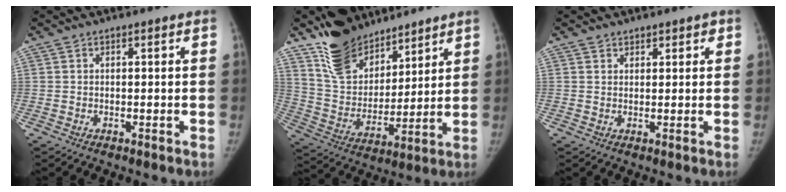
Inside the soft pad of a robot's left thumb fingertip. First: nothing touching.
{"total": 17.5, "force": [12.9, 9.5, 7.0], "torque": [-0.075, -0.062, 0.242]}
{"total": 1.9, "force": [1.4, 1.3, 0.2], "torque": [0.021, -0.006, 0.014]}